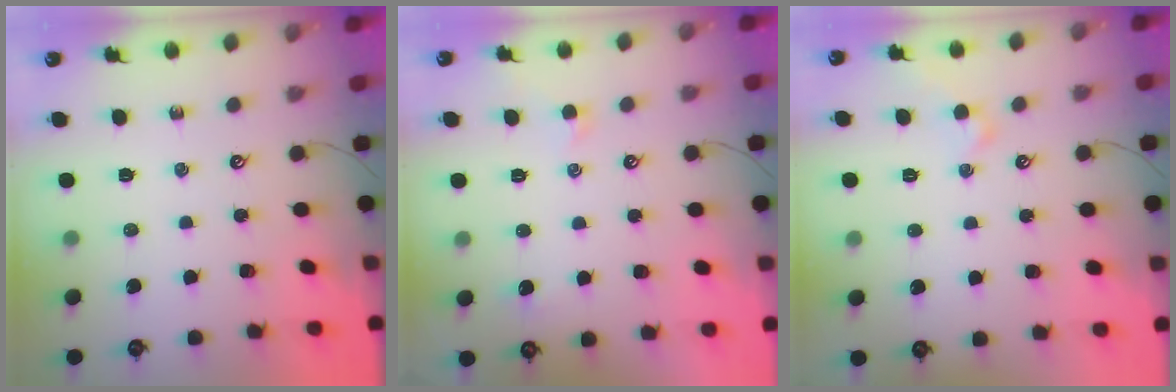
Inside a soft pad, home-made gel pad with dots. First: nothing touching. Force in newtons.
{"total": 1.2, "press": 1.0, "slide": 0.6}
{"total": 1.6, "press": 1.5, "slide": 0.4}